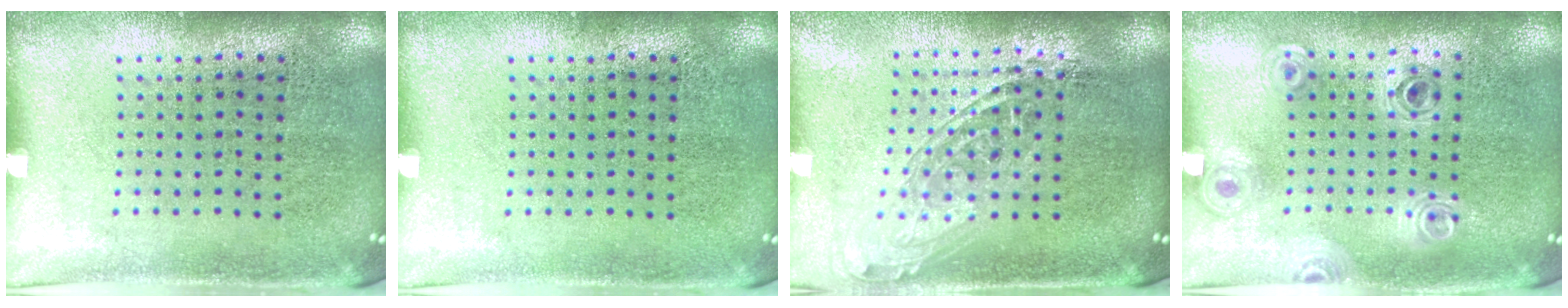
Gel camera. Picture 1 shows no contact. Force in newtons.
{"total": 0.0}
{"total": 1.7, "press": 1.4, "slide": 1.0}
{"total": 0.5, "press": 0.5, "slide": 0.1}